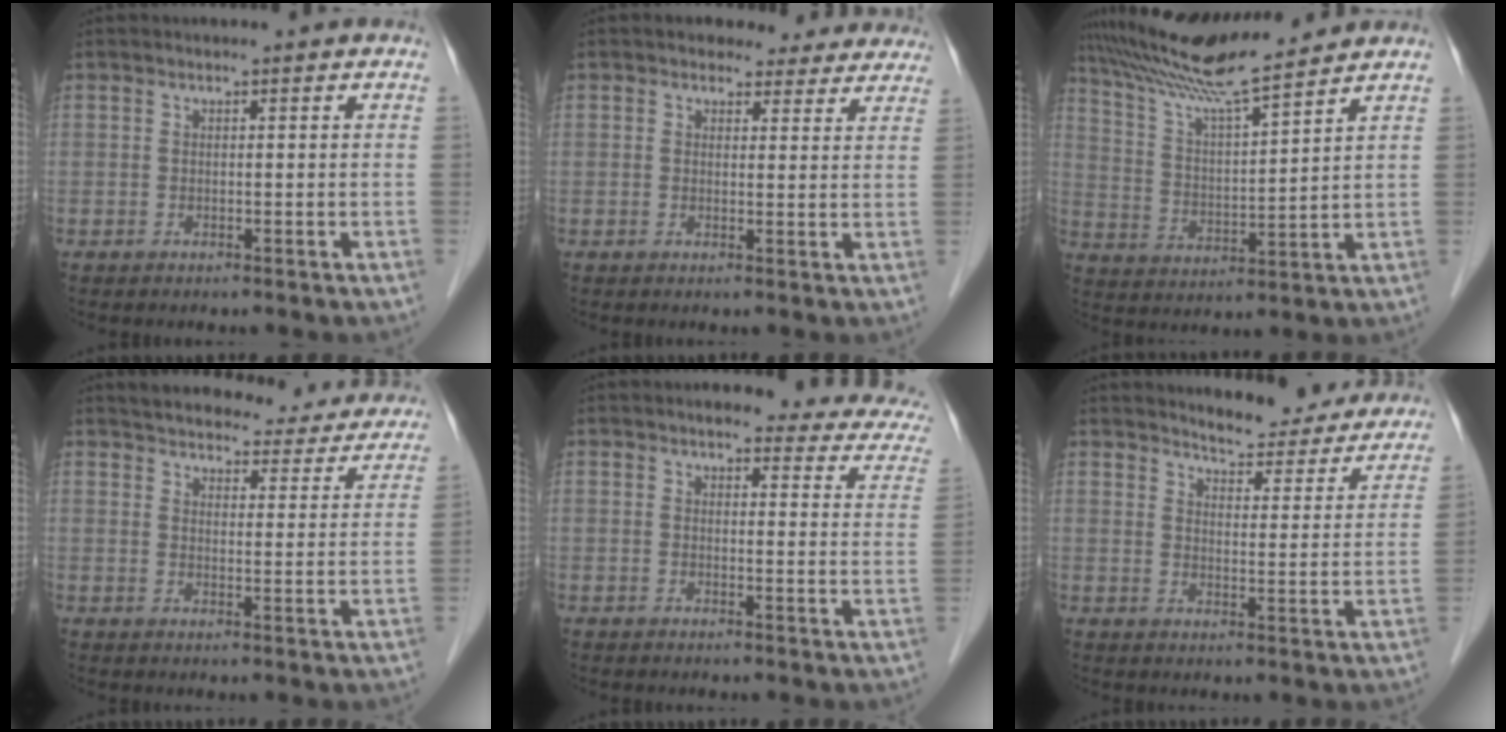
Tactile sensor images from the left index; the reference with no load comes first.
{"total": 6.1, "force": [5.3, 2.9, 0.4], "torque": [0.013, 0.005, 0.048]}
{"total": 12.5, "force": [11.4, -0.9, 5.0], "torque": [-0.105, 0.013, 0.206]}
{"total": 20.4, "force": [18.8, 5.4, 5.7], "torque": [-0.069, -0.014, 0.218]}
{"total": 14.0, "force": [11.8, 4.1, 6.2], "torque": [-0.038, -0.005, 0.105]}
{"total": 13.0, "force": [12.3, 2.9, 2.9], "torque": [-0.019, -0.024, 0.140]}